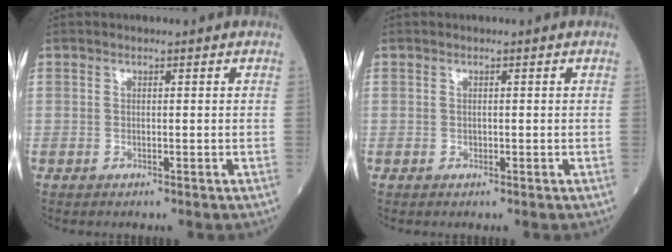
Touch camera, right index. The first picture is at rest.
{"total": 0.0}